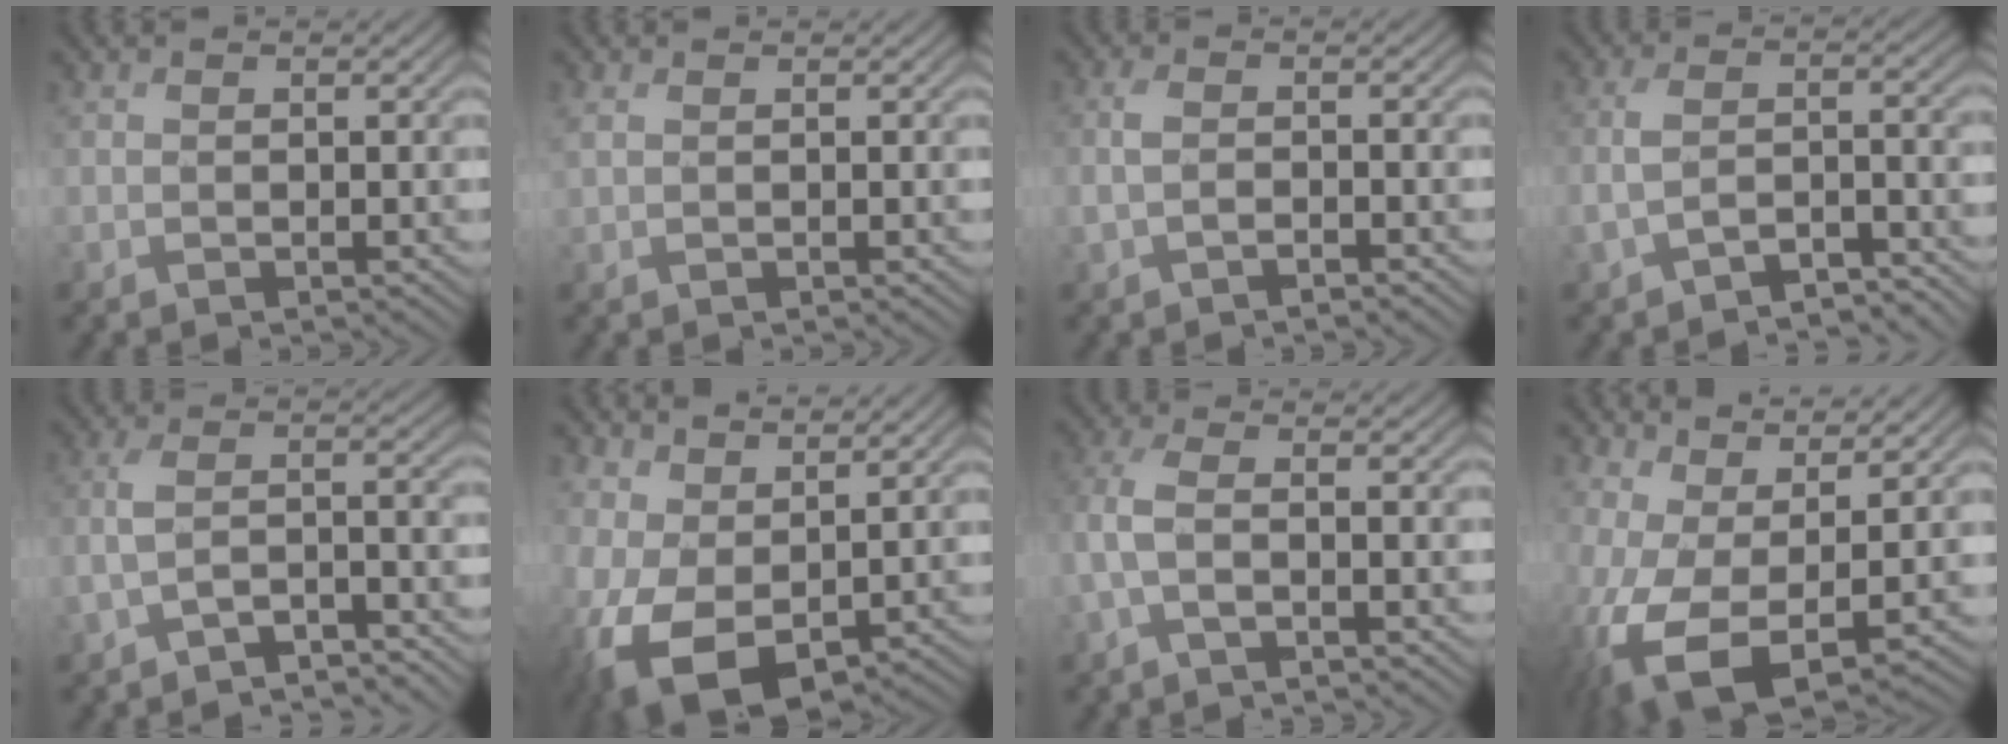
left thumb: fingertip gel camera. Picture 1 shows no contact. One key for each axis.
{"total": 1.1, "fx": 0.5, "fy": 0.4, "fz": 0.9, "tx": -0.028, "ty": 0.004, "tz": 0.011}
{"total": 2.4, "fx": -1.0, "fy": 0.9, "fz": 1.9, "tx": -0.048, "ty": 0.001, "tz": -0.024}
{"total": 5.2, "fx": -3.6, "fy": 1.7, "fz": 3.3, "tx": -0.073, "ty": -0.003, "tz": -0.071}
{"total": 5.3, "fx": -3.8, "fy": 1.5, "fz": 3.3, "tx": -0.070, "ty": 0.001, "tz": -0.077}
{"total": 9.5, "fx": 1.1, "fy": 6.1, "fz": 7.2, "tx": -0.190, "ty": -0.021, "tz": 0.024}
{"total": 4.4, "fx": -1.2, "fy": 1.4, "fz": 3.9, "tx": -0.101, "ty": 0.004, "tz": -0.035}
{"total": 11.6, "fx": -1.2, "fy": 5.8, "fz": 10.0, "tx": -0.246, "ty": -0.026, "tz": -0.013}